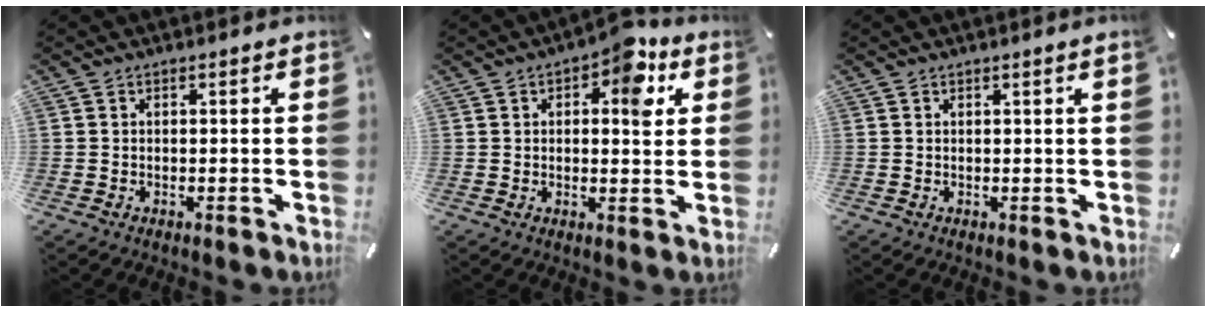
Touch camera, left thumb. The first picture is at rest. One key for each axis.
{"total": 9.5, "fx": 3.8, "fy": 5.1, "fz": 7.0, "tx": -0.077, "ty": -0.018, "tz": 0.057}
{"total": 0.8, "fx": 0.4, "fy": -0.1, "fz": 0.7, "tx": -0.012, "ty": -0.001, "tz": 0.006}